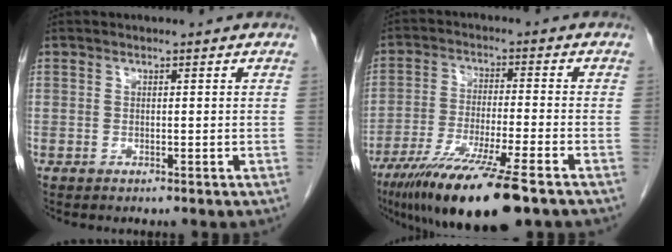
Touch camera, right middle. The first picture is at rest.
{"total": 15.5, "force": [-10.7, 0.4, 11.2], "torque": [-0.202, -0.048, -0.181]}